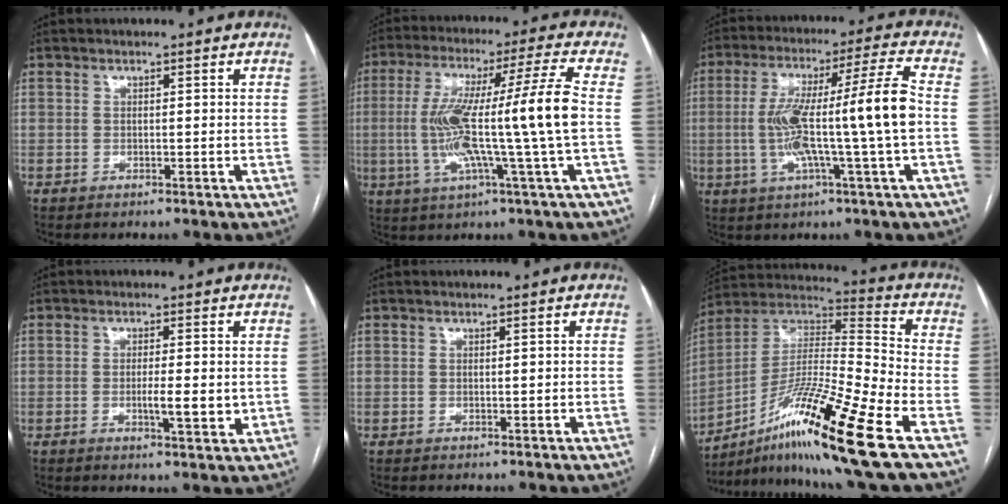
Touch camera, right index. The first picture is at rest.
{"total": 15.7, "force": [-1.3, -1.8, 15.5], "torque": [-0.289, 0.009, -0.028]}
{"total": 14.4, "force": [-1.4, -1.1, 14.3], "torque": [-0.261, 0.017, -0.028]}
{"total": 4.4, "force": [-0.5, 0.8, 4.3], "torque": [-0.073, -0.005, -0.006]}
{"total": 0.5, "force": [0.0, 0.1, 0.5], "torque": [-0.008, 0.001, 0.002]}
{"total": 21.3, "force": [-11.5, -0.5, 17.9], "torque": [-0.322, -0.011, -0.204]}